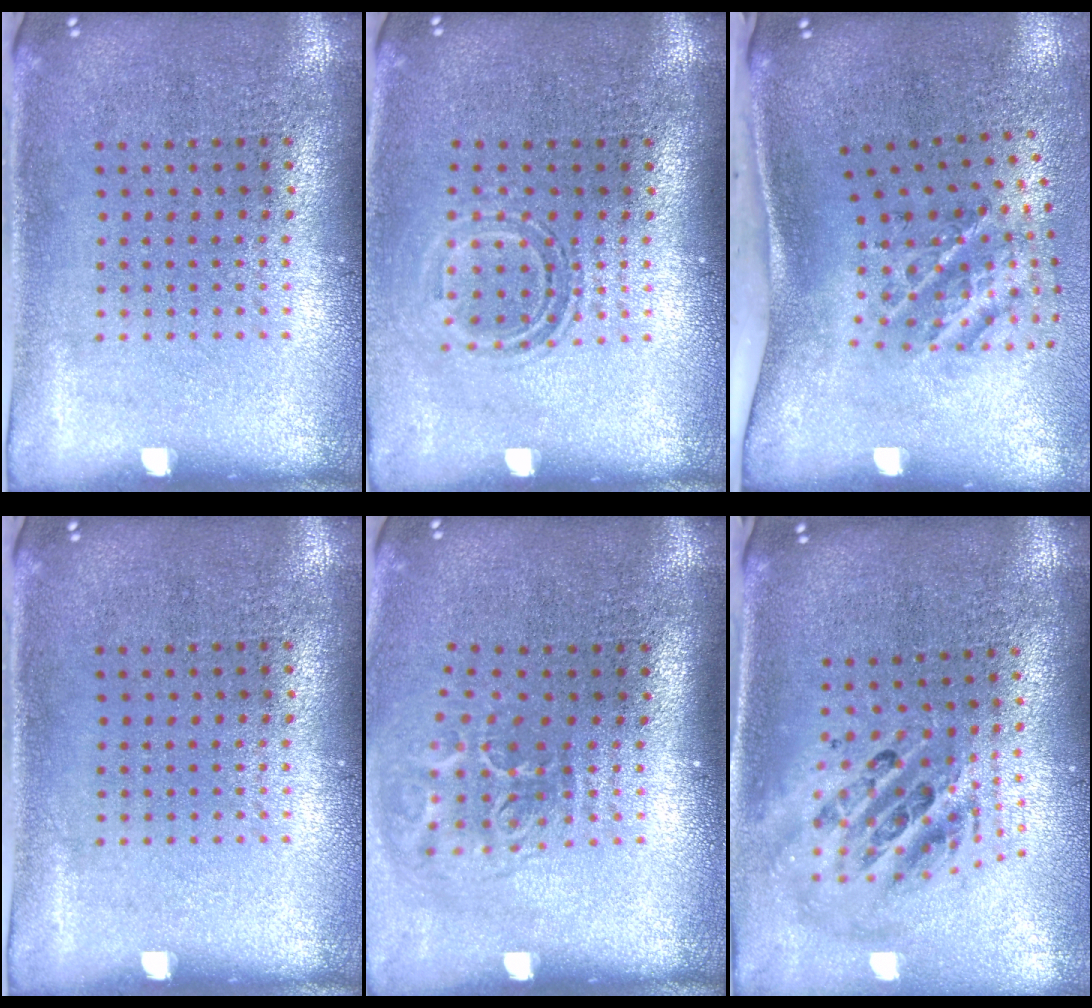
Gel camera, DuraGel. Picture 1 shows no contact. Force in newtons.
{"total": 1.4, "press": 1.0, "slide": 1.0}
{"total": 2.0, "press": 1.3, "slide": 1.6}
{"total": 0.0}
{"total": 2.1, "press": 1.3, "slide": 1.6}
{"total": 2.4, "press": 1.7, "slide": 1.6}